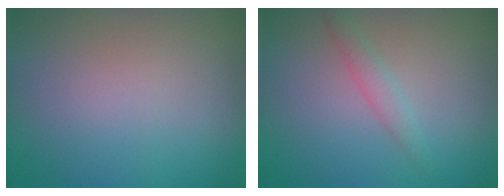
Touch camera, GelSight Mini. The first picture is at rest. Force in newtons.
{"total": 1.5, "press": 1.5, "slide": 0.0}